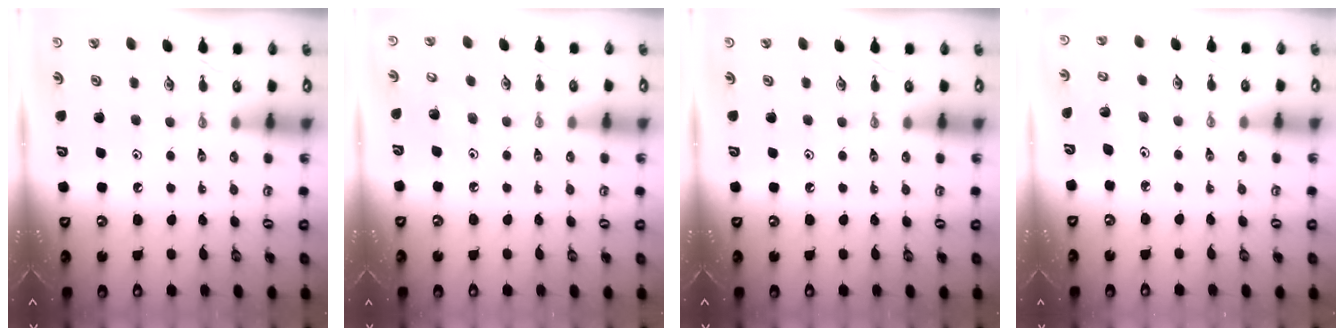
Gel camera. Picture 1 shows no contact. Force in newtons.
{"total": 6.0, "press": 6.0, "slide": 0.5}
{"total": 0.0}
{"total": 3.0, "press": 3.0, "slide": 0.3}